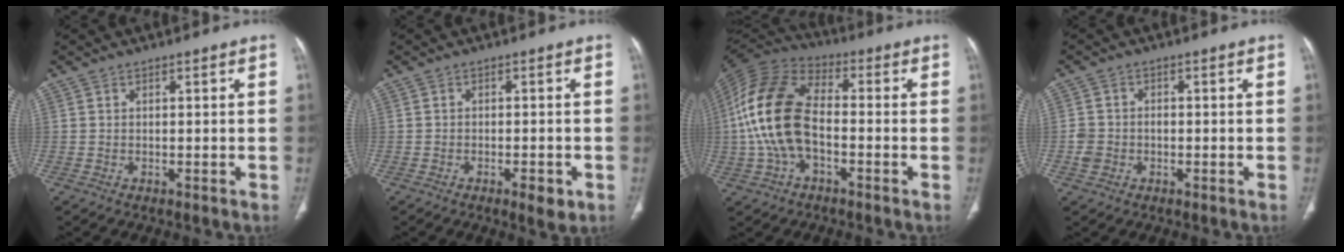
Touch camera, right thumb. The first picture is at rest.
{"total": 3.6, "force": [-1.7, 1.3, 2.8], "torque": [-0.038, -0.001, -0.022]}
{"total": 16.5, "force": [-1.9, 9.6, 13.3], "torque": [-0.277, 0.036, -0.043]}
{"total": 3.3, "force": [-1.0, 2.9, 1.4], "torque": [-0.024, 0.012, -0.018]}